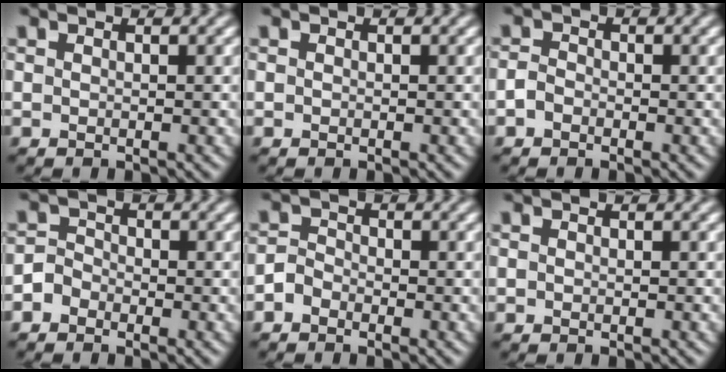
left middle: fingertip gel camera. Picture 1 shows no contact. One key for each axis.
{"total": 0.0}
{"total": 1.2, "fx": -0.9, "fy": 0.8, "fz": 0.4, "tx": -0.006, "ty": 0.001, "tz": -0.022}
{"total": 1.9, "fx": -1.3, "fy": 1.4, "fz": 0.3, "tx": 0.009, "ty": 0.008, "tz": -0.034}
{"total": 1.7, "fx": -1.2, "fy": 1.1, "fz": 0.4, "tx": 0.001, "ty": 0.005, "tz": -0.032}
{"total": 0.0}